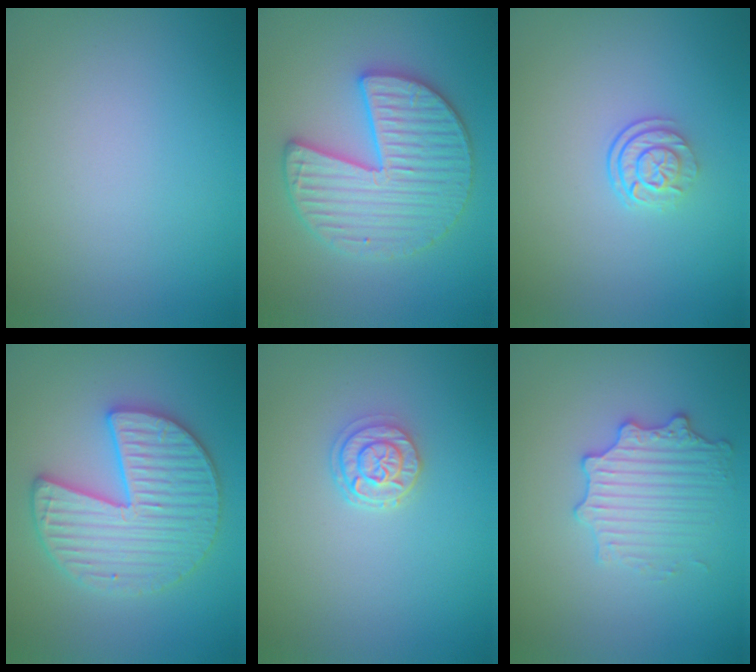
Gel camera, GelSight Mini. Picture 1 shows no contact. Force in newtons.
{"total": 5.9, "press": 5.8, "slide": 0.9}
{"total": 2.5, "press": 1.8, "slide": 1.8}
{"total": 6.0, "press": 5.9, "slide": 1.0}
{"total": 2.3, "press": 2.0, "slide": 1.1}
{"total": 3.1, "press": 3.0, "slide": 0.5}